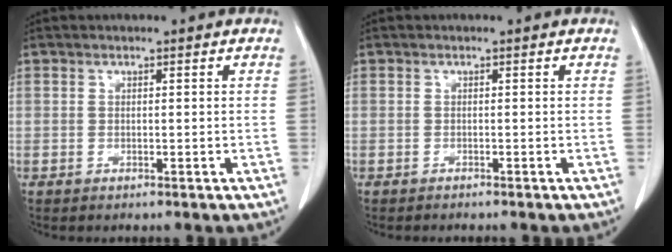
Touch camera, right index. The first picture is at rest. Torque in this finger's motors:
{"motor_torque": [0.02, -0.02, 0.01, 0.00]}